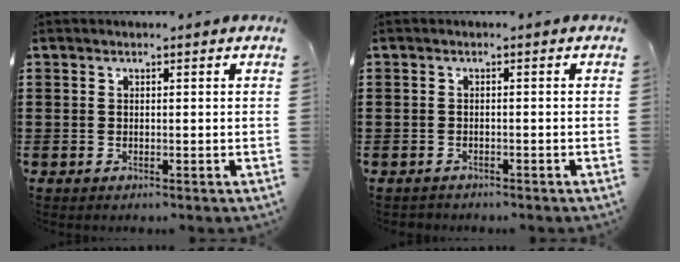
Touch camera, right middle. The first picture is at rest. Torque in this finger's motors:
{"motor_torque": [-0.38, 0.01, 0.01, -0.01]}